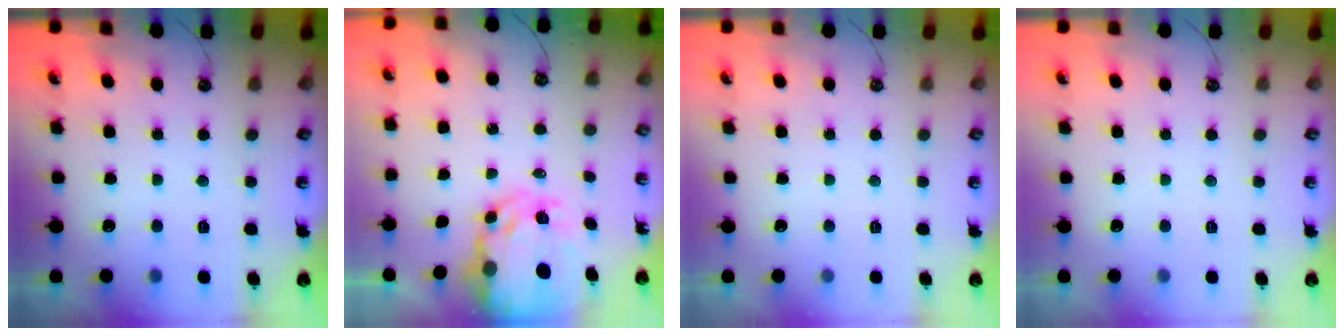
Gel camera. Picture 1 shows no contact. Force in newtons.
{"total": 10.2, "press": 10.1, "slide": 1.0}
{"total": 0.0}
{"total": 0.0}